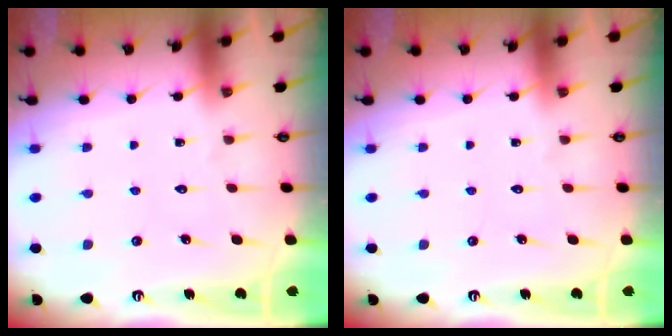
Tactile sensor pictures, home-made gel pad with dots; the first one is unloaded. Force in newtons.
{"total": 0.0}